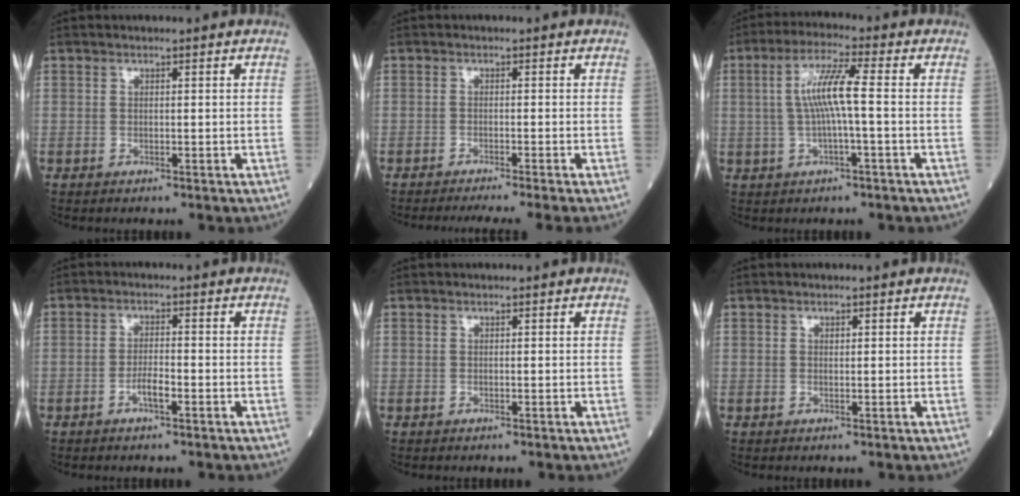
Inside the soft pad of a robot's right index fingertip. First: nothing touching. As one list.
[{"total": 7.1, "force": [-6.2, -1.6, 3.2], "torque": [-0.021, -0.015, -0.090]}, {"total": 7.0, "force": [0.1, 0.2, 7.0], "torque": [-0.139, 0.014, 0.000]}, {"total": 2.6, "force": [-1.3, 0.5, 2.2], "torque": [-0.040, 0.002, -0.023]}, {"total": 0.0}, {"total": 0.0}]